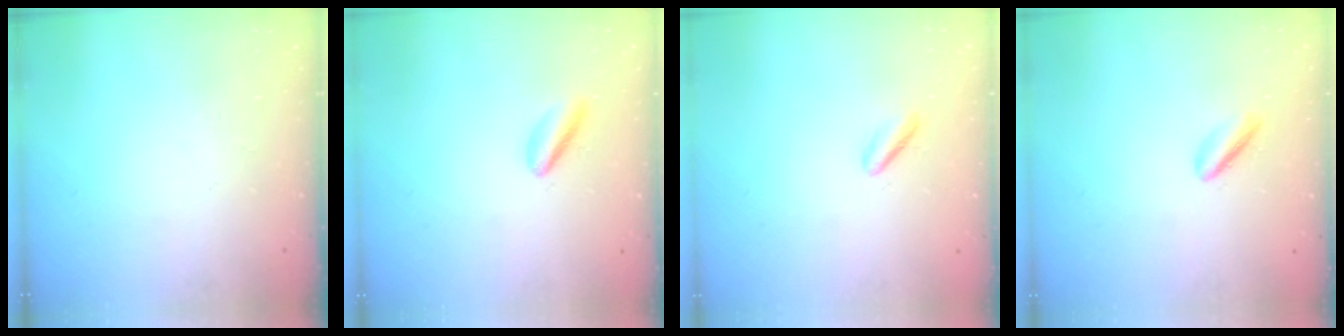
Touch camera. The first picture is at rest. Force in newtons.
{"total": 3.7, "press": 3.6, "slide": 0.9}
{"total": 1.5, "press": 1.2, "slide": 0.9}
{"total": 2.0, "press": 1.9, "slide": 0.6}